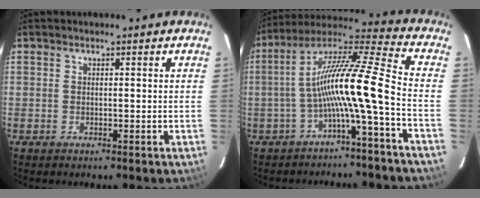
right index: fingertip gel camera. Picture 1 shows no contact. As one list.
[{"total": 13.6, "force": [-4.4, -0.5, 12.9], "torque": [-0.240, 0.014, -0.085]}]